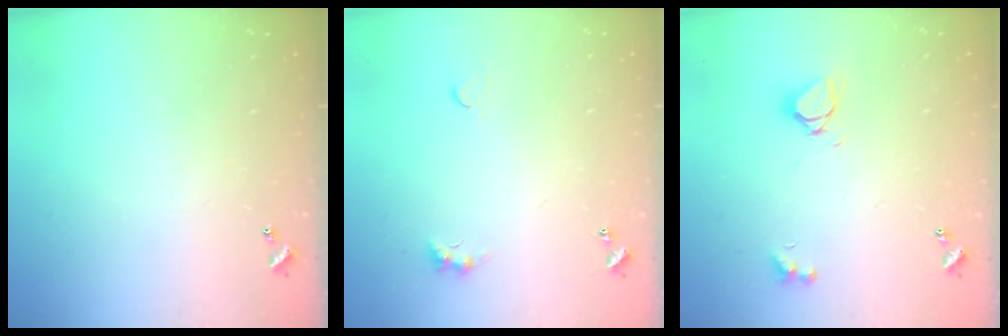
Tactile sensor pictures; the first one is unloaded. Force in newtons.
{"total": 3.7, "press": 3.6, "slide": 0.5}
{"total": 4.7, "press": 4.7, "slide": 0.4}